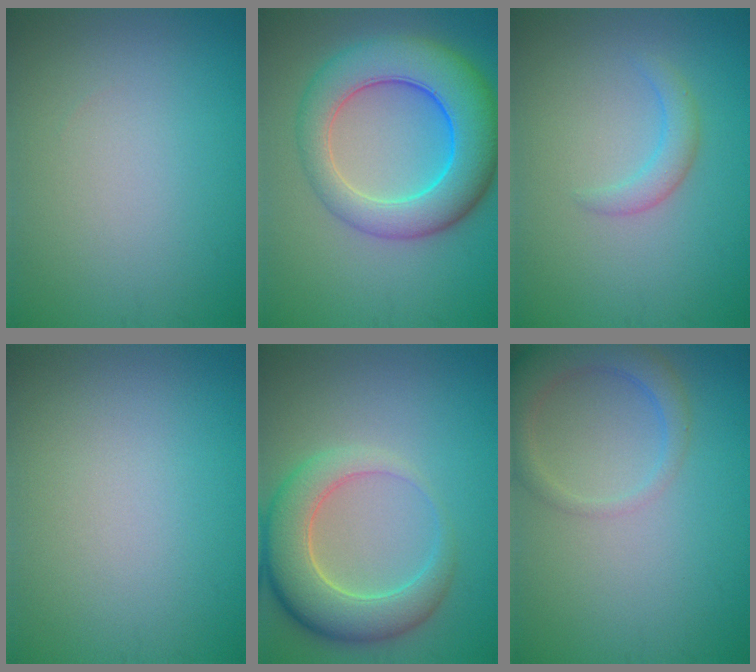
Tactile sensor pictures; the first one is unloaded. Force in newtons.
{"total": 9.2, "press": 9.2, "slide": 0.3}
{"total": 1.9, "press": 1.8, "slide": 0.3}
{"total": 0.0}
{"total": 6.5, "press": 6.5, "slide": 0.6}
{"total": 3.9, "press": 3.9, "slide": 0.3}